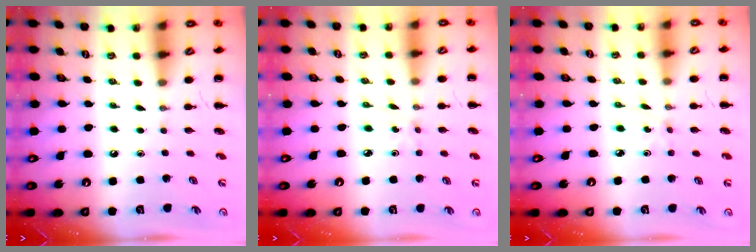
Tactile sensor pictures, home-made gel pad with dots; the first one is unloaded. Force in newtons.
{"total": 1.2, "press": 1.1, "slide": 0.4}
{"total": 1.2, "press": 1.1, "slide": 0.4}